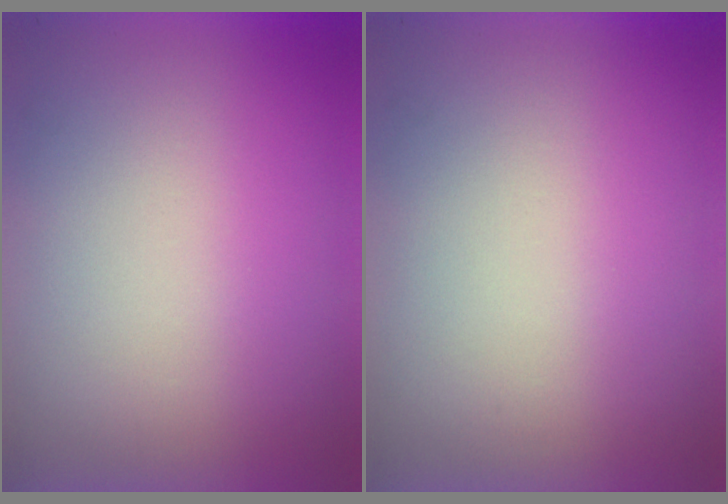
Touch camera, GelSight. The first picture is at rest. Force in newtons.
{"total": 0.0}